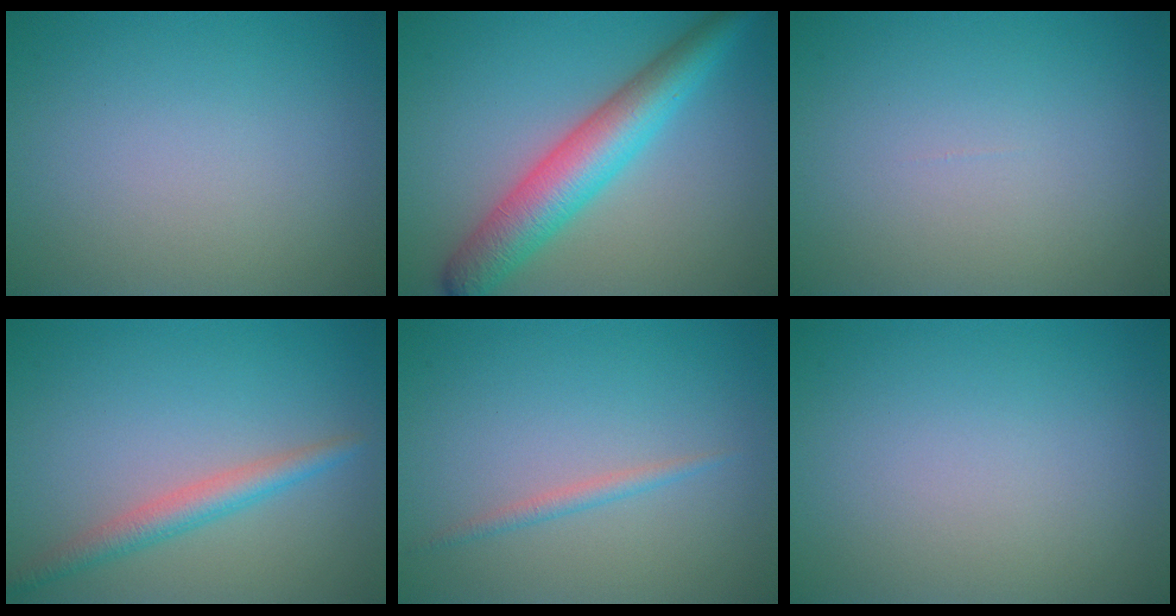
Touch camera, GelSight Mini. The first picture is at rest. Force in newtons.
{"total": 6.7, "press": 6.7, "slide": 0.2}
{"total": 0.0}
{"total": 2.7, "press": 2.7, "slide": 0.1}
{"total": 1.1, "press": 1.1, "slide": 0.1}
{"total": 0.0}